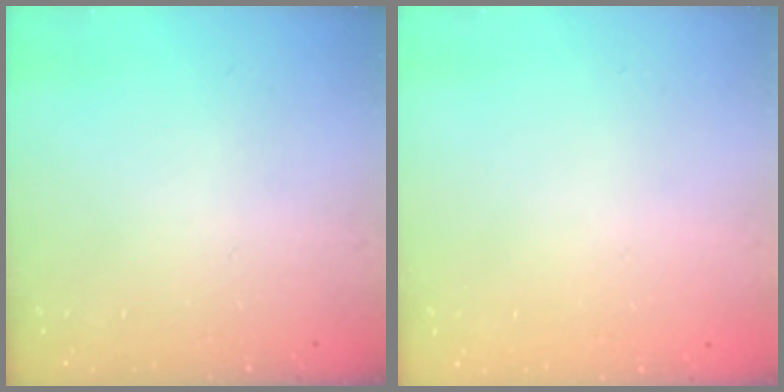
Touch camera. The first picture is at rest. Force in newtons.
{"total": 0.0}